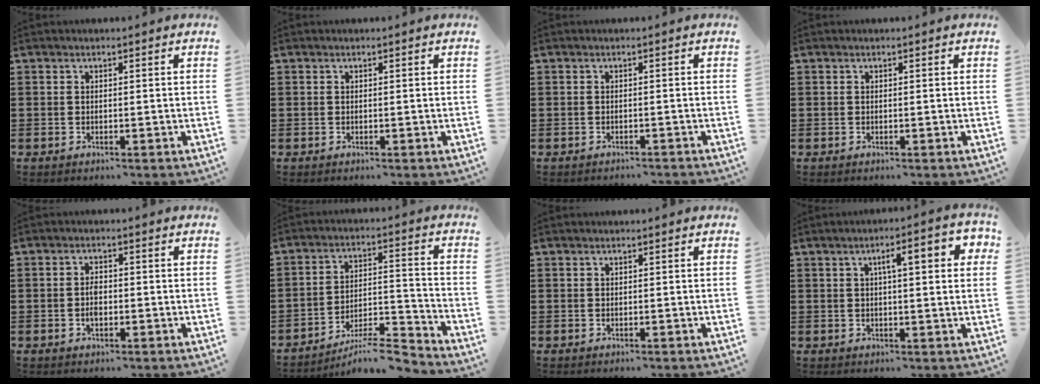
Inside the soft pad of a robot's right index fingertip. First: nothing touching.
{"total": 0.0}
{"total": 0.8, "force": [-0.8, 0.1, 0.0], "torque": [-0.002, -0.001, -0.017]}
{"total": 0.0}
{"total": 2.3, "force": [-0.6, 1.1, 2.0], "torque": [-0.037, 0.002, -0.010]}
{"total": 7.8, "force": [-7.2, 0.8, 2.8], "torque": [-0.036, 0.015, -0.137]}
{"total": 0.0}
{"total": 5.2, "force": [1.4, 1.2, 4.9], "torque": [-0.080, 0.003, 0.016]}